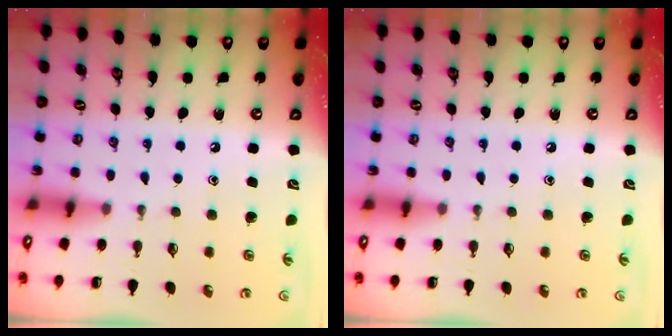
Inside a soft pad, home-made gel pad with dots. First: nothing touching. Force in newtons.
{"total": 0.0}